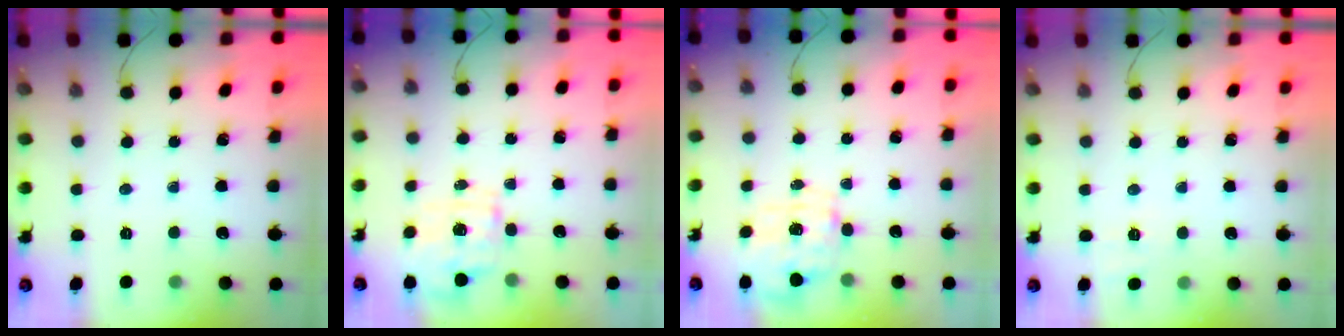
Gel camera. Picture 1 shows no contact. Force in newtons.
{"total": 1.8, "press": 1.7, "slide": 0.5}
{"total": 2.8, "press": 2.6, "slide": 0.9}
{"total": 8.5, "press": 8.2, "slide": 2.1}